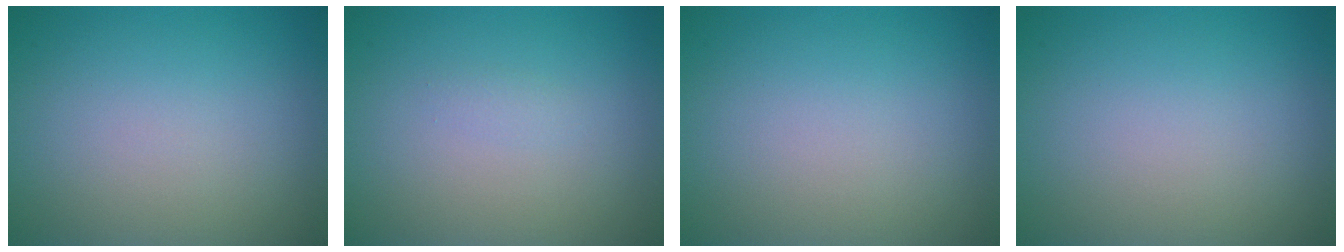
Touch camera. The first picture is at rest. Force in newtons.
{"total": 0.6, "press": 0.6, "slide": 0.0}
{"total": 0.0}
{"total": 0.0}